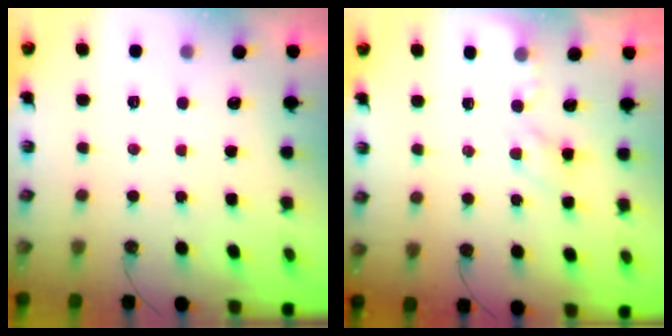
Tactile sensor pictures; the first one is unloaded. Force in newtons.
{"total": 4.4, "press": 4.4, "slide": 0.5}